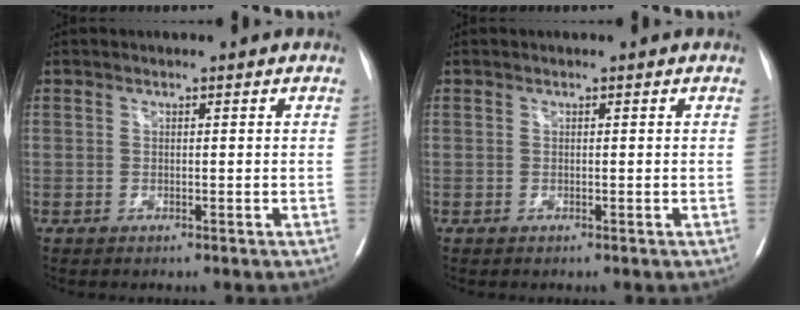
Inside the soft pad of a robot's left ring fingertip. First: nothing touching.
{"total": 0.0}